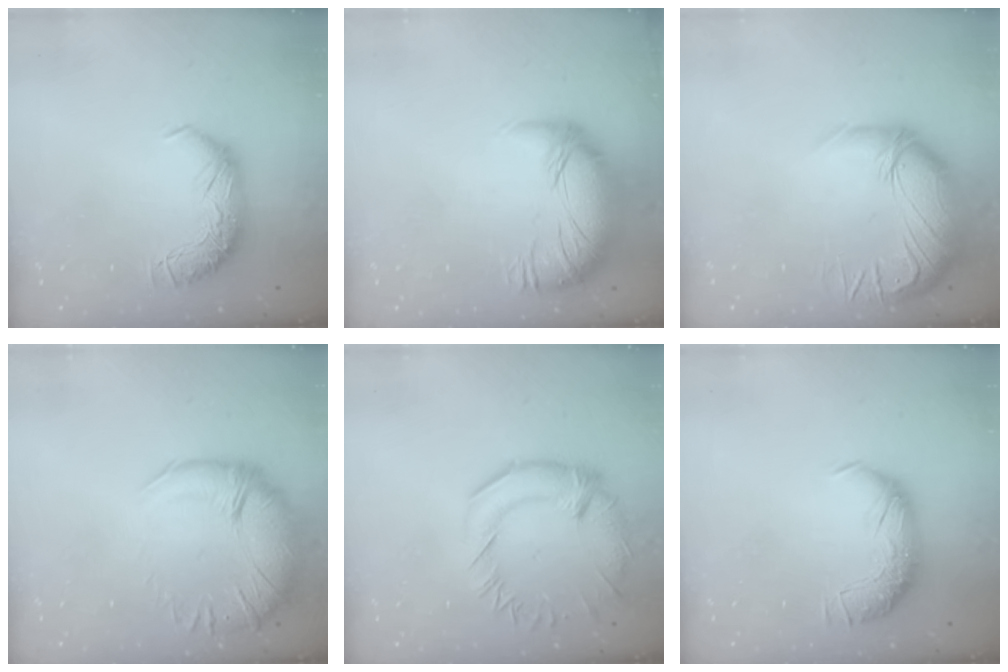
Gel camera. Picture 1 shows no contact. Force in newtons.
{"total": 2.7, "press": 1.5, "slide": 2.3}
{"total": 3.8, "press": 2.3, "slide": 3.0}
{"total": 2.8, "press": 0.5, "slide": 2.8}
{"total": 2.6, "press": 2.1, "slide": 1.5}
{"total": 1.7, "press": 0.6, "slide": 1.6}